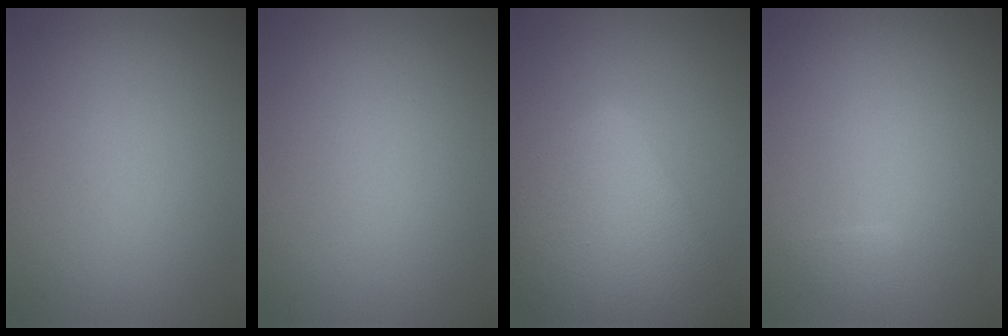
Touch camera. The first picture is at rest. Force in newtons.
{"total": 0.0}
{"total": 7.9, "press": 7.9, "slide": 0.2}
{"total": 0.8, "press": 0.8, "slide": 0.0}